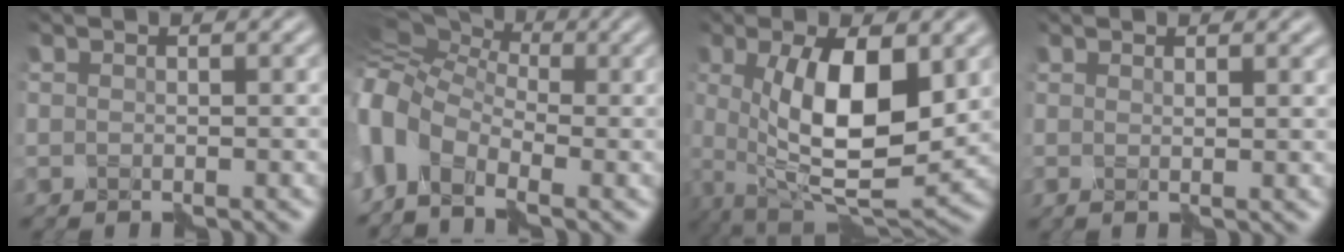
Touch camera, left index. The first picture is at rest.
{"total": 8.1, "force": [-2.6, 5.4, 5.4], "torque": [-0.119, -0.002, -0.069]}
{"total": 10.1, "force": [1.3, 3.6, 9.3], "torque": [-0.154, -0.009, 0.022]}
{"total": 1.5, "force": [1.0, 0.3, 1.0], "torque": [-0.004, 0.001, 0.013]}